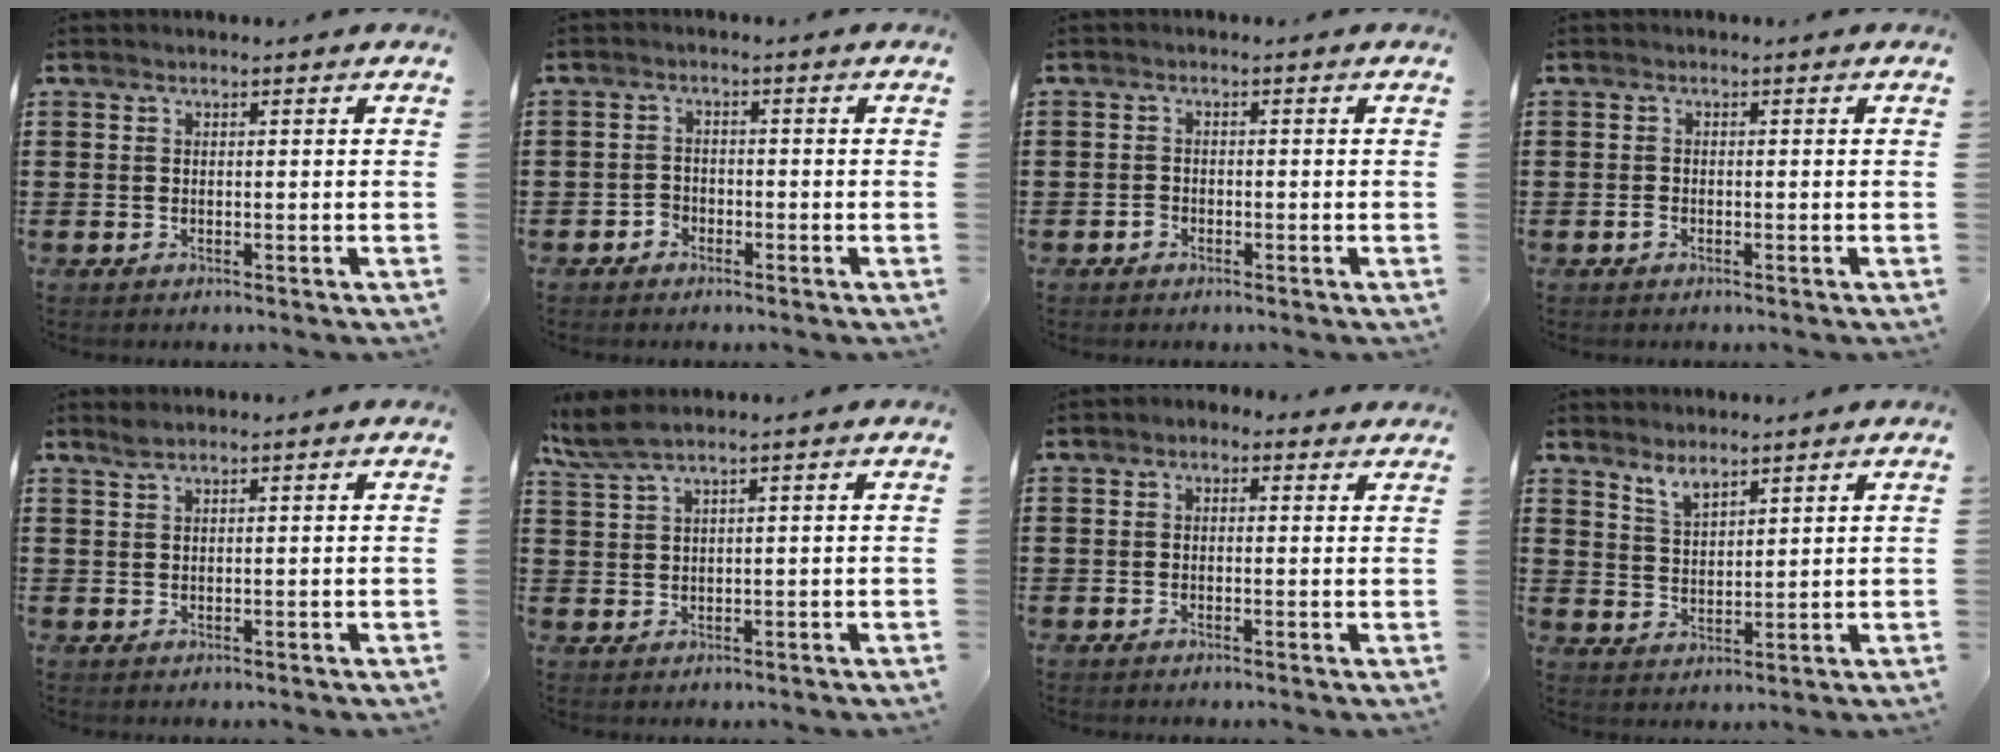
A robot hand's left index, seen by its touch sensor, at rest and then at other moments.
{"total": 1.8, "force": [-1.5, 1.0, 0.2], "torque": [-0.011, 0.003, -0.032]}
{"total": 1.1, "force": [-0.8, 0.8, 0.4], "torque": [-0.010, 0.000, -0.017]}
{"total": 0.9, "force": [-0.5, 0.4, 0.5], "torque": [-0.013, -0.003, -0.009]}
{"total": 1.4, "force": [1.0, 0.1, 1.0], "torque": [-0.022, 0.001, 0.019]}
{"total": 3.8, "force": [2.3, 0.3, 3.0], "torque": [-0.070, 0.001, 0.040]}
{"total": 1.2, "force": [-0.2, 0.9, 0.6], "torque": [-0.014, 0.006, -0.006]}
{"total": 3.6, "force": [3.2, 1.0, 1.3], "torque": [-0.032, -0.004, 0.059]}